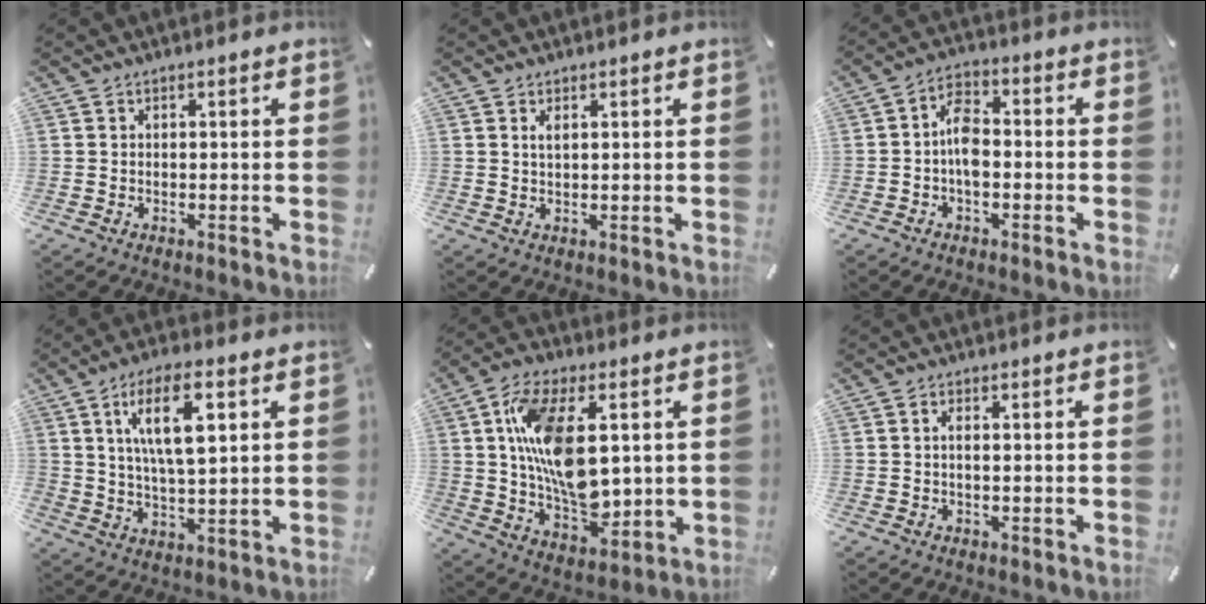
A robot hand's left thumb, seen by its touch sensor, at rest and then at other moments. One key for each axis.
{"total": 1.4, "fx": 0.7, "fy": 0.5, "fz": 1.2, "tx": -0.025, "ty": 0.000, "tz": 0.011}
{"total": 6.6, "fx": -1.4, "fy": 3.7, "fz": 5.2, "tx": -0.102, "ty": 0.013, "tz": -0.025}
{"total": 12.6, "fx": 5.0, "fy": 4.8, "fz": 10.6, "tx": -0.194, "ty": 0.001, "tz": 0.082}
{"total": 16.8, "fx": 3.3, "fy": 9.6, "fz": 13.4, "tx": -0.250, "ty": -0.001, "tz": 0.060}
{"total": 1.3, "fx": 0.2, "fy": 0.3, "fz": 1.3, "tx": -0.025, "ty": -0.001, "tz": 0.002}